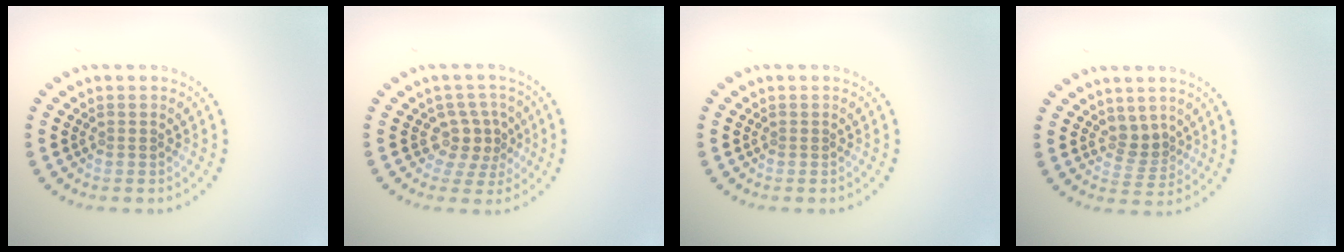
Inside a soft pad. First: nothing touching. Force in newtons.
{"total": 2.9, "press": 2.2, "slide": 1.9}
{"total": 0.0}
{"total": 2.0, "press": 1.5, "slide": 1.3}